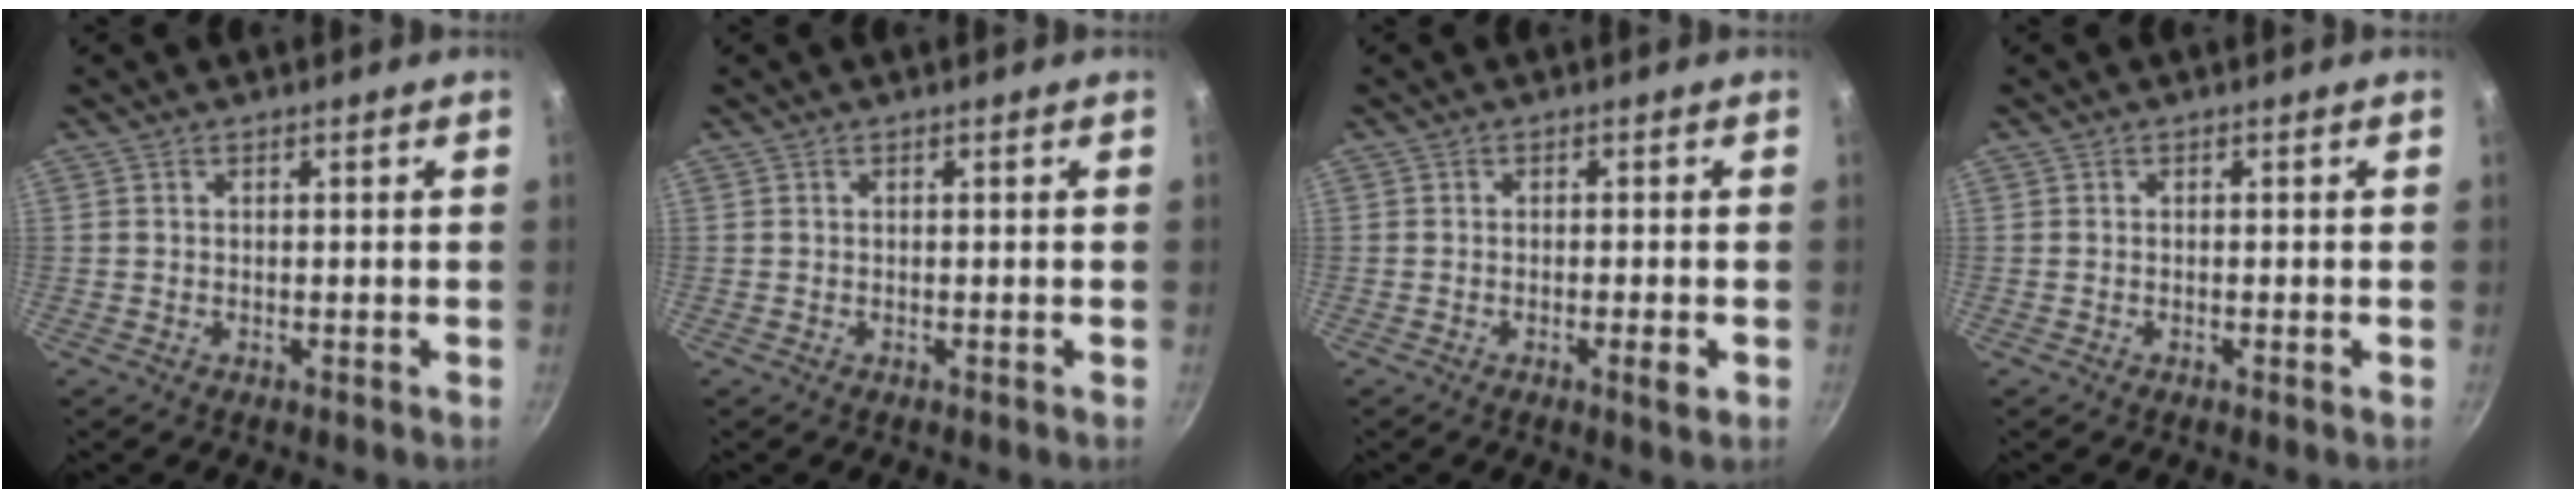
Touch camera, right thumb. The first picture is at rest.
{"total": 0.0}
{"total": 2.8, "force": [-1.0, 0.5, 2.6], "torque": [-0.048, 0.004, -0.015]}
{"total": 0.7, "force": [-0.3, 0.1, 0.6], "torque": [-0.013, 0.001, -0.006]}